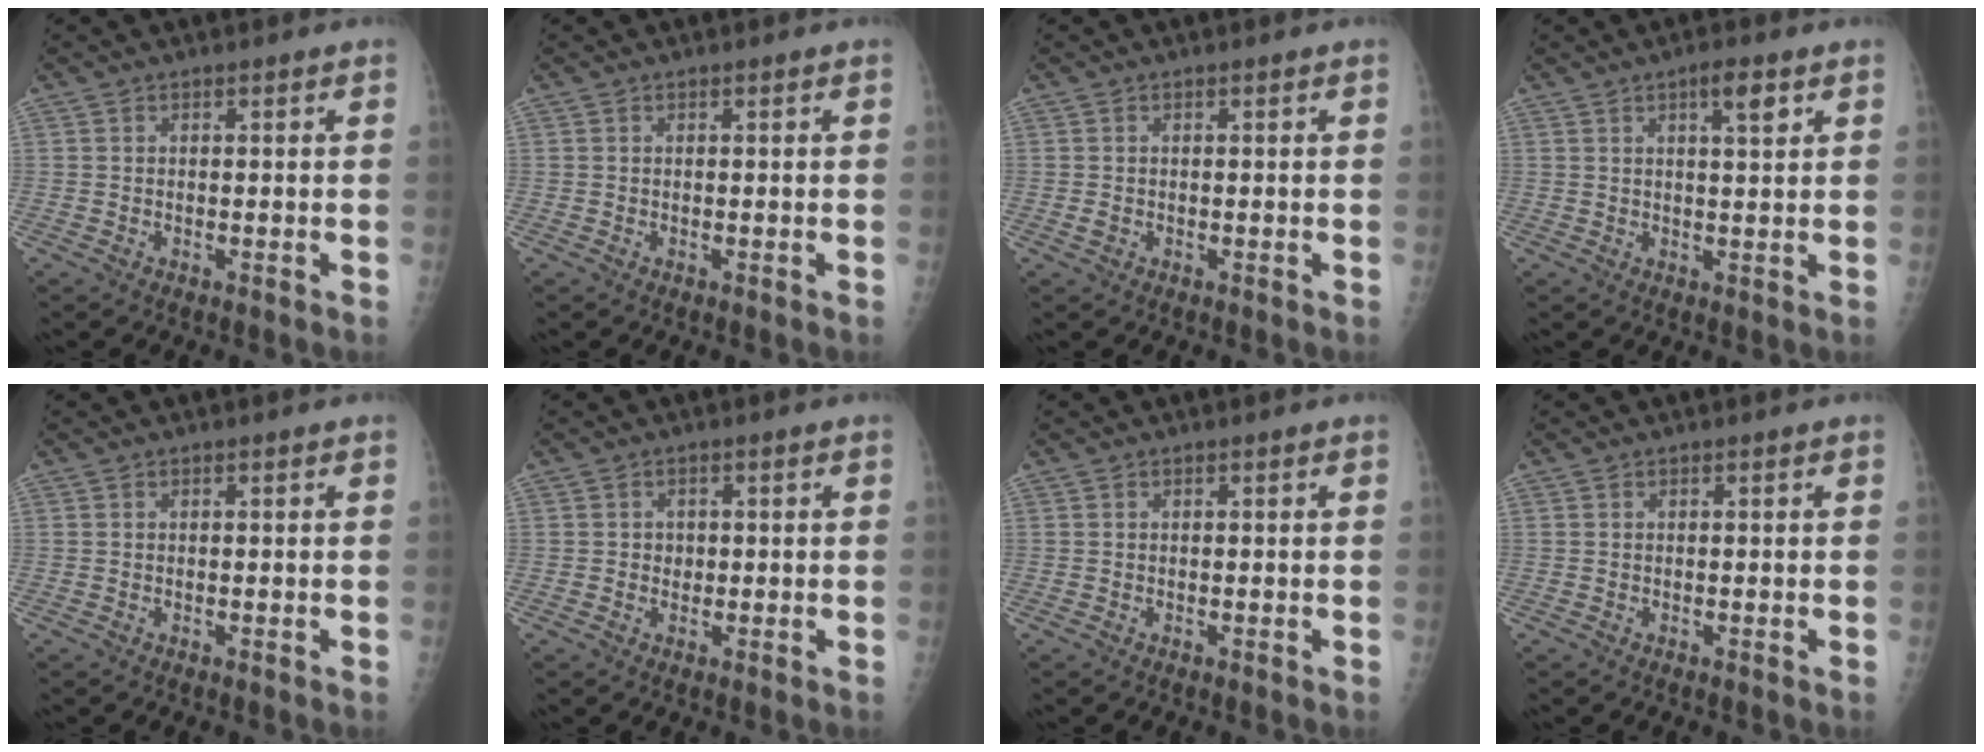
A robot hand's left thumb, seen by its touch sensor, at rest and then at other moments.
{"total": 0.0}
{"total": 1.0, "force": [-0.3, 0.8, 0.6], "torque": [-0.012, 0.001, -0.006]}
{"total": 4.2, "force": [2.1, 1.0, 3.5], "torque": [-0.053, -0.007, 0.033]}
{"total": 0.0}
{"total": 1.7, "force": [-0.1, 1.6, 0.6], "torque": [0.006, 0.004, -0.004]}
{"total": 0.0}
{"total": 0.0}